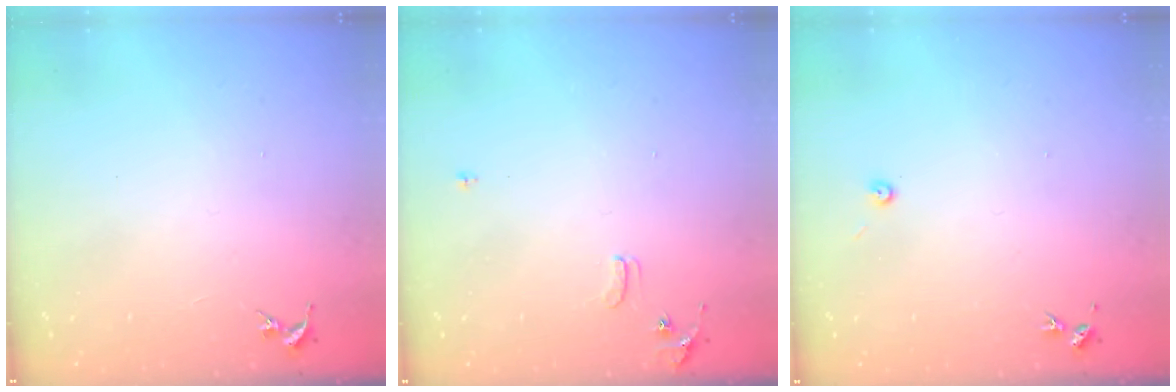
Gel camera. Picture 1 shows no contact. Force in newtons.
{"total": 6.1, "press": 6.0, "slide": 0.9}
{"total": 3.5, "press": 3.5, "slide": 0.3}